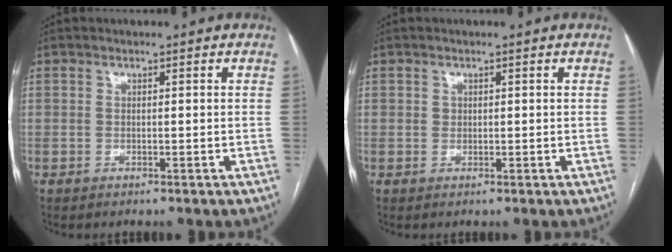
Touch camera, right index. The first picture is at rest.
{"total": 0.6, "force": [0.2, 0.6, 0.1], "torque": [0.005, 0.002, 0.002]}